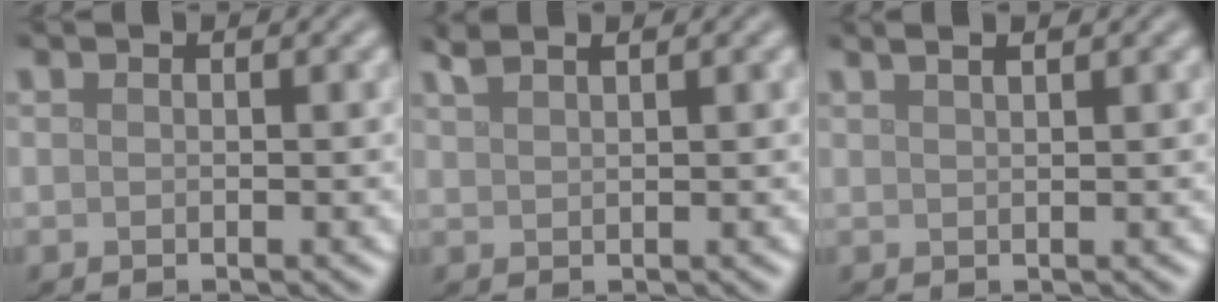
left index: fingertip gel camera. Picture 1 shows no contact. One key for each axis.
{"total": 1.8, "fx": 1.5, "fy": 0.4, "fz": 0.9, "tx": -0.013, "ty": 0.008, "tz": 0.024}
{"total": 3.2, "fx": 2.0, "fy": 1.4, "fz": 2.1, "tx": -0.008, "ty": 0.020, "tz": -0.006}